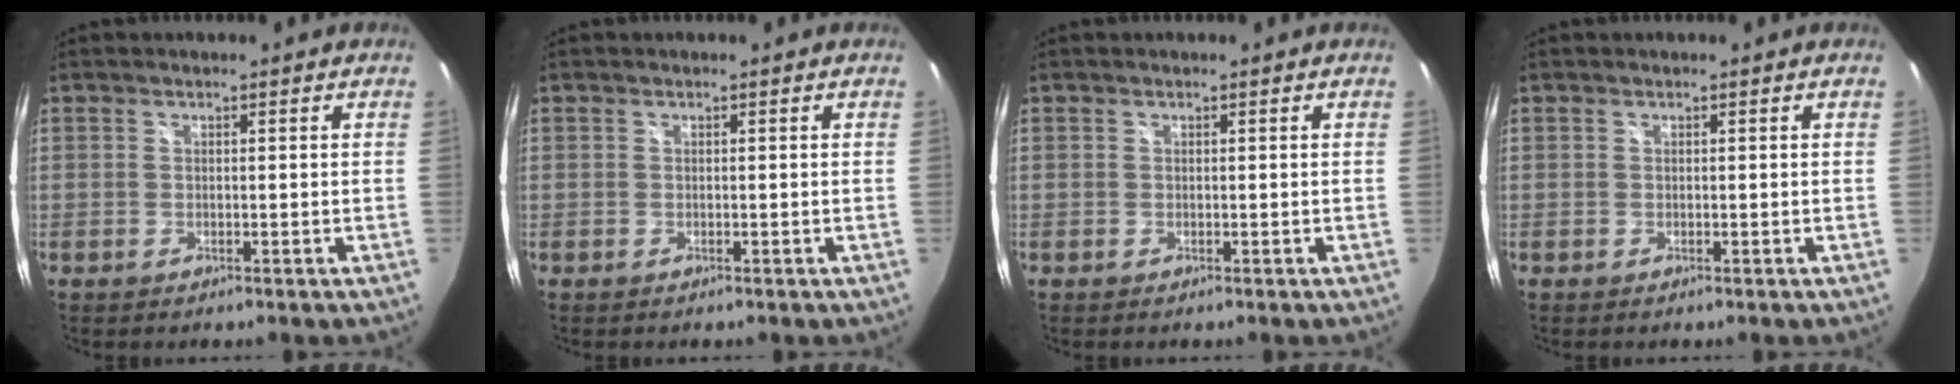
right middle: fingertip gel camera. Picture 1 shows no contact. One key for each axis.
{"total": 0.0}
{"total": 0.0}
{"total": 0.0}